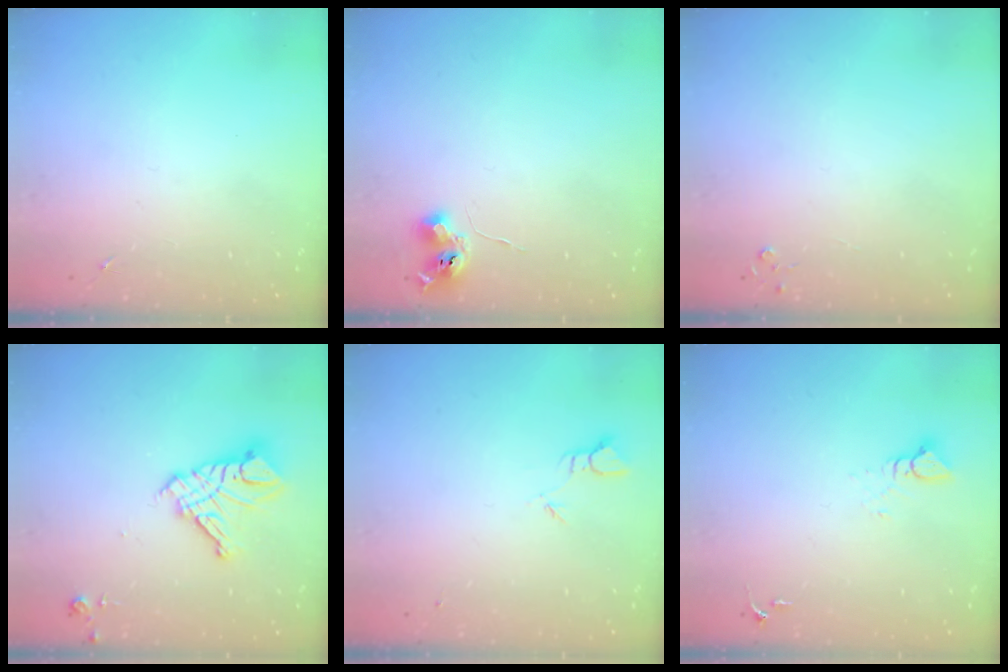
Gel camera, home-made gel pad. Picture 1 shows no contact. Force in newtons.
{"total": 6.2, "press": 6.1, "slide": 0.8}
{"total": 2.8, "press": 2.8, "slide": 0.3}
{"total": 14.0, "press": 13.9, "slide": 1.5}
{"total": 1.8, "press": 1.8, "slide": 0.0}
{"total": 3.6, "press": 3.6, "slide": 0.2}